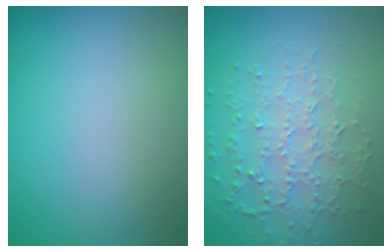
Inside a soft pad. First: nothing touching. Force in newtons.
{"total": 4.5, "press": 3.5, "slide": 2.9}